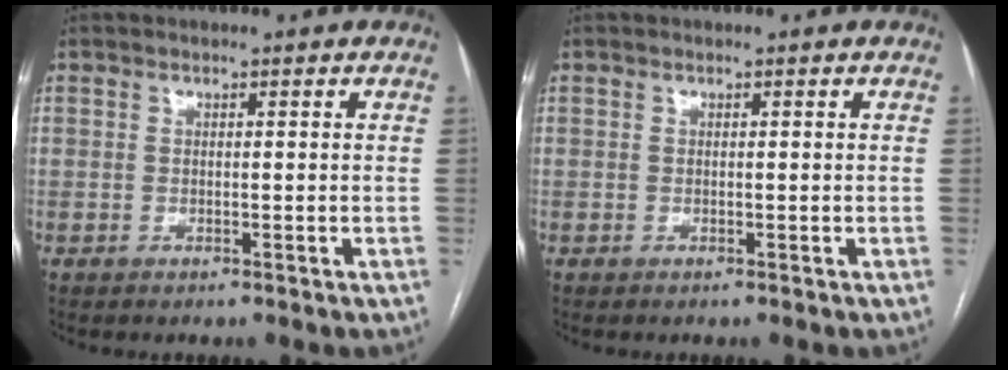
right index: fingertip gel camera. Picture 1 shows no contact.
{"total": 0.0}